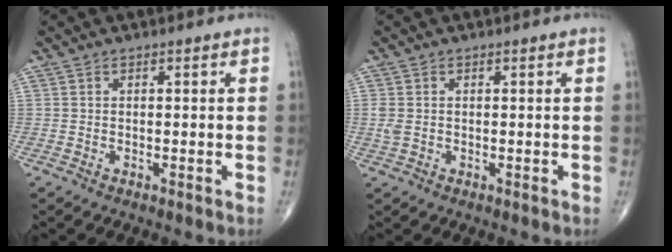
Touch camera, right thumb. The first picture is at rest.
{"total": 2.1, "force": [0.0, 1.5, 1.4], "torque": [-0.043, 0.005, 0.001]}